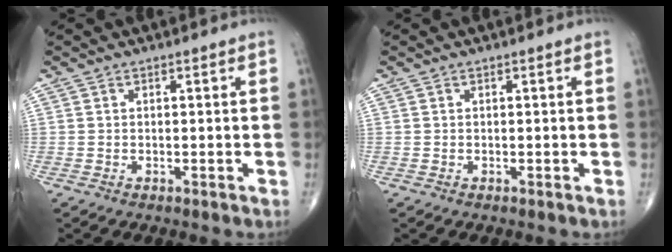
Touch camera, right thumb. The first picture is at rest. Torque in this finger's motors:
{"motor_torque": [-0.11, 0.02, 0.01, -0.08, 0.03]}